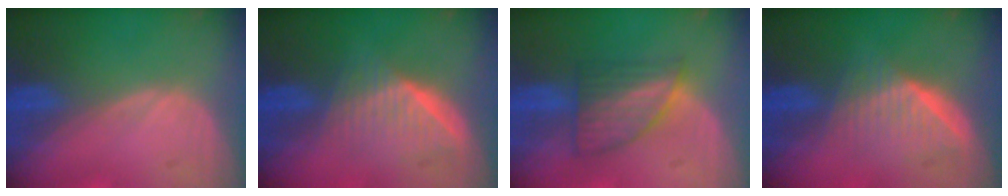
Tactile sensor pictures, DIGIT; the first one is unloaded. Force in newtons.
{"total": 6.7, "press": 6.0, "slide": 3.0}
{"total": 6.2, "press": 6.0, "slide": 1.5}
{"total": 6.7, "press": 6.0, "slide": 3.0}